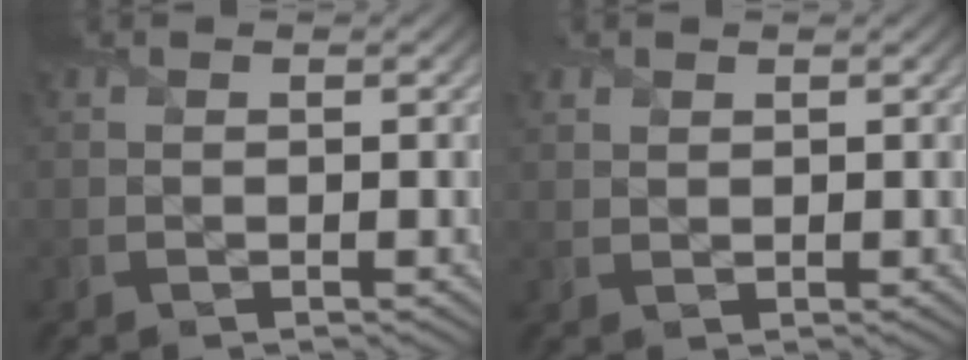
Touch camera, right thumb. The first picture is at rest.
{"total": 1.2, "force": [1.0, 0.6, 0.3], "torque": [-0.011, 0.001, 0.023]}